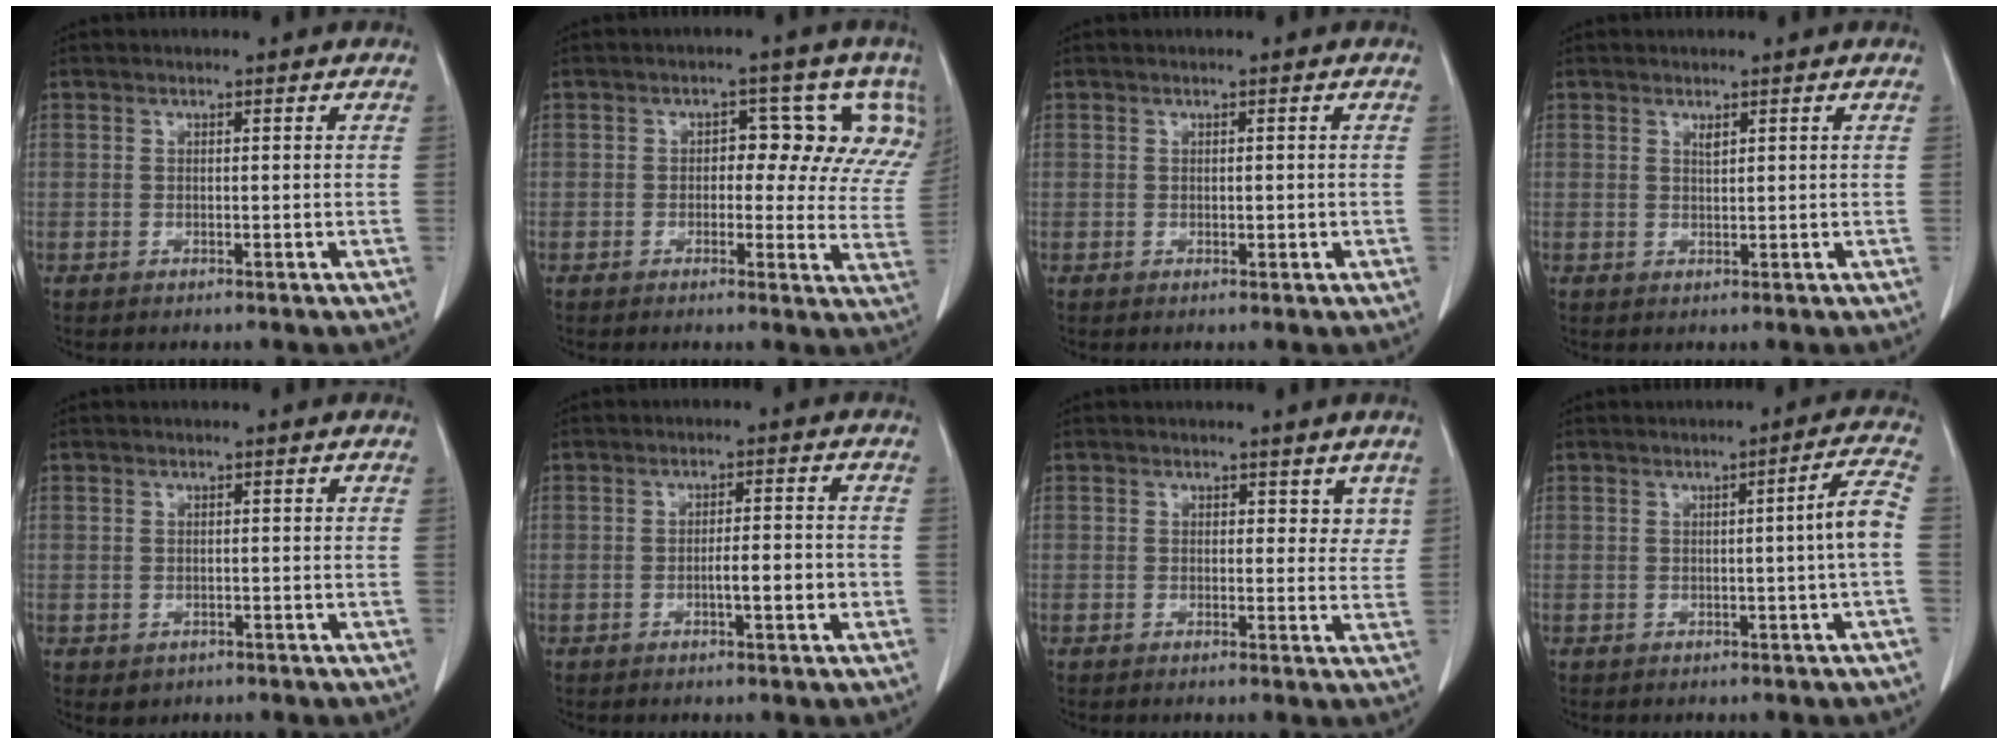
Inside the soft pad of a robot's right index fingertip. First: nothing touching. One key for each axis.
{"total": 9.6, "fx": 3.4, "fy": 5.2, "fz": 7.3, "tx": -0.066, "ty": 0.013, "tz": 0.023}
{"total": 0.8, "fx": -0.1, "fy": 0.5, "fz": 0.6, "tx": -0.009, "ty": -0.001, "tz": 0.002}
{"total": 0.8, "fx": 0.6, "fy": 0.2, "fz": 0.6, "tx": -0.013, "ty": -0.004, "tz": 0.012}
{"total": 1.5, "fx": -0.6, "fy": 1.3, "fz": 0.4, "tx": -0.004, "ty": 0.002, "tz": 0.000}
{"total": 3.9, "fx": -1.2, "fy": 0.6, "fz": 3.7, "tx": -0.058, "ty": 0.002, "tz": -0.015}
{"total": 2.8, "fx": 1.7, "fy": 1.9, "fz": 1.2, "tx": 0.005, "ty": -0.004, "tz": 0.018}
{"total": 4.4, "fx": -0.6, "fy": -0.9, "fz": 4.3, "tx": -0.057, "ty": 0.005, "tz": -0.007}